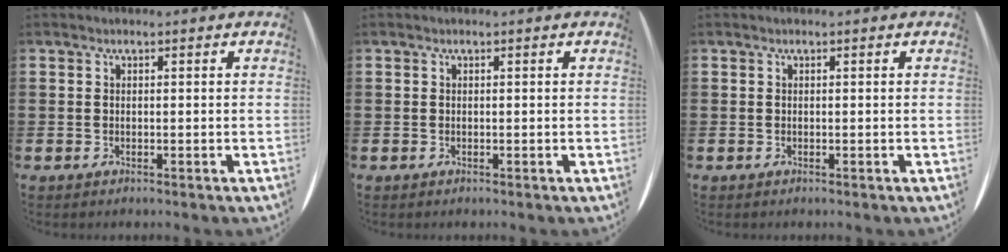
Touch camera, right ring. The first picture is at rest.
{"total": 0.0}
{"total": 0.0}